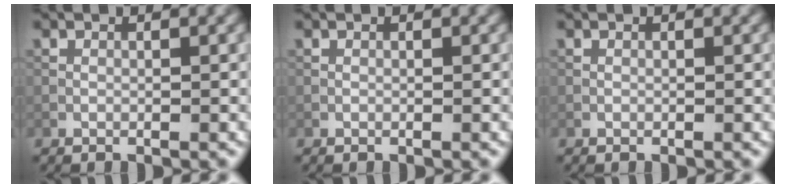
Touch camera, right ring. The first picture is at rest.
{"total": 0.0}
{"total": 0.0}